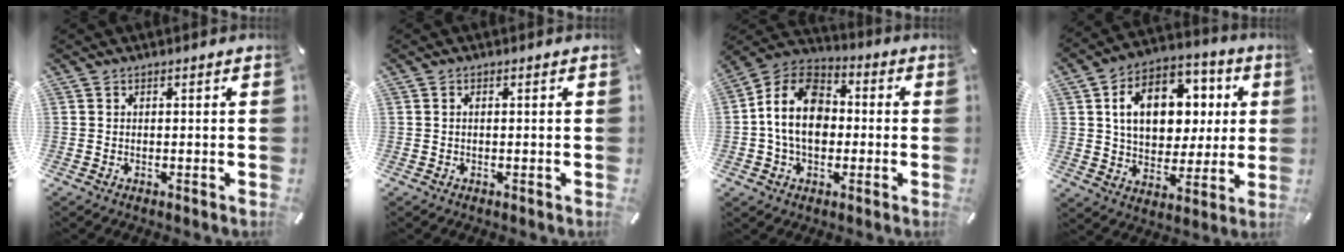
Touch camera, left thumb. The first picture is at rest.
{"total": 0.7, "force": [0.0, 0.3, 0.6], "torque": [-0.012, 0.002, -0.001]}
{"total": 14.1, "force": [-1.3, 10.6, 9.2], "torque": [-0.200, 0.026, -0.027]}
{"total": 15.3, "force": [3.7, 11.6, 9.2], "torque": [-0.147, -0.004, 0.071]}